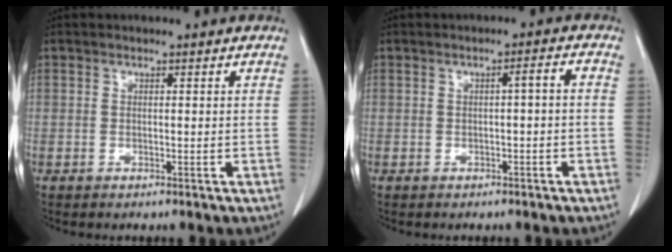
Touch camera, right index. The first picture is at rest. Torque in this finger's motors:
{"motor_torque": [0.38, -0.25, 0.14, 0.04]}